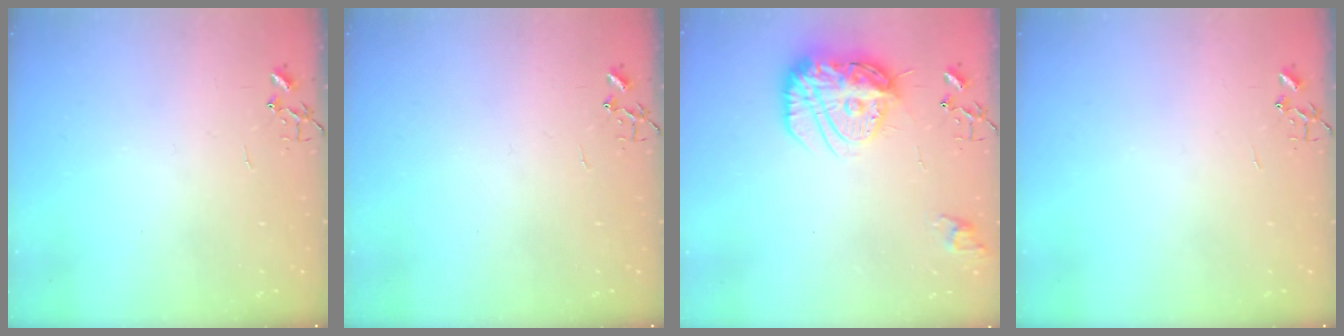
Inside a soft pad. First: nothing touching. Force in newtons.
{"total": 0.0}
{"total": 16.5, "press": 16.5, "slide": 1.6}
{"total": 0.0}